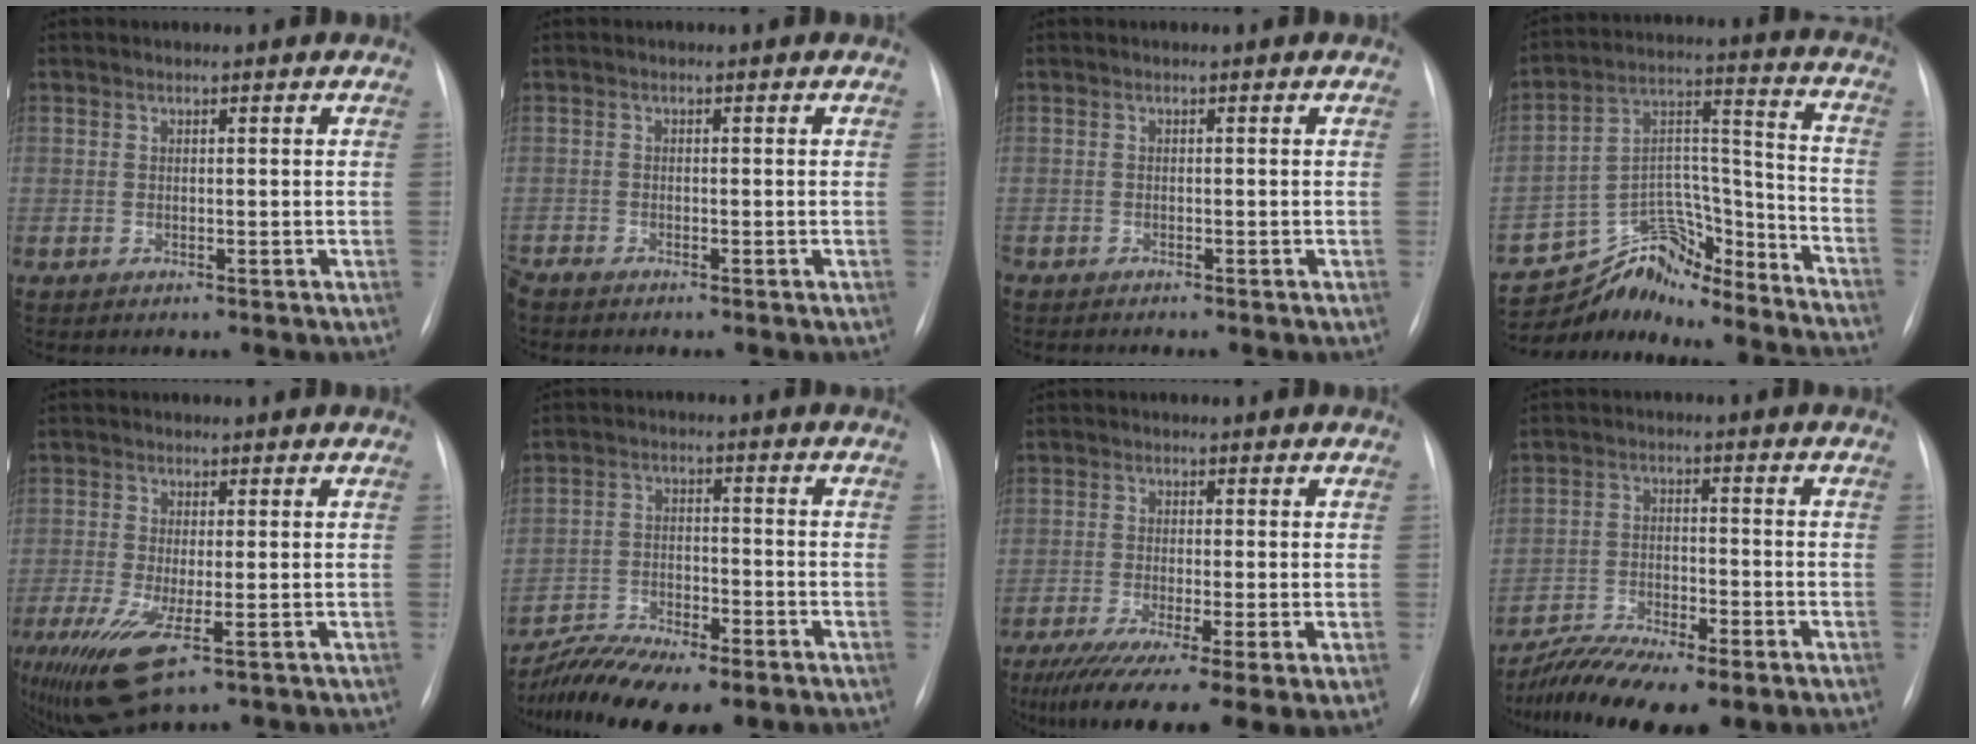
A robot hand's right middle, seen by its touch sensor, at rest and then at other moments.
{"total": 1.7, "force": [-1.6, 0.3, 0.5], "torque": [-0.013, -0.005, -0.030]}
{"total": 1.2, "force": [-1.2, 0.0, 0.4], "torque": [-0.008, -0.002, -0.020]}
{"total": 20.4, "force": [-19.5, 5.1, 3.0], "torque": [-0.049, 0.086, -0.290]}
{"total": 8.8, "force": [-3.9, 2.2, 7.5], "torque": [-0.141, -0.027, -0.063]}
{"total": 10.1, "force": [-8.1, 2.6, 5.4], "torque": [-0.100, -0.004, -0.137]}
{"total": 13.7, "force": [-8.1, 2.2, 10.8], "torque": [-0.156, -0.038, -0.131]}
{"total": 9.9, "force": [-7.6, 2.2, 5.9], "torque": [-0.108, -0.010, -0.129]}